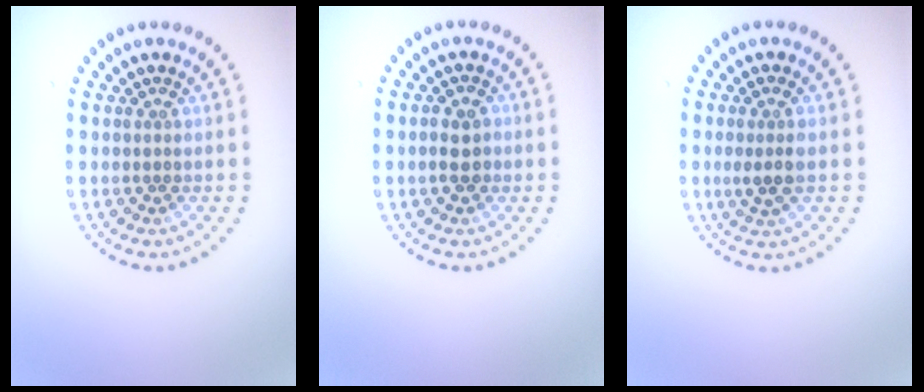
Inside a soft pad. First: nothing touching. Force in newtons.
{"total": 2.2, "press": 2.1, "slide": 0.3}
{"total": 2.2, "press": 1.8, "slide": 1.2}